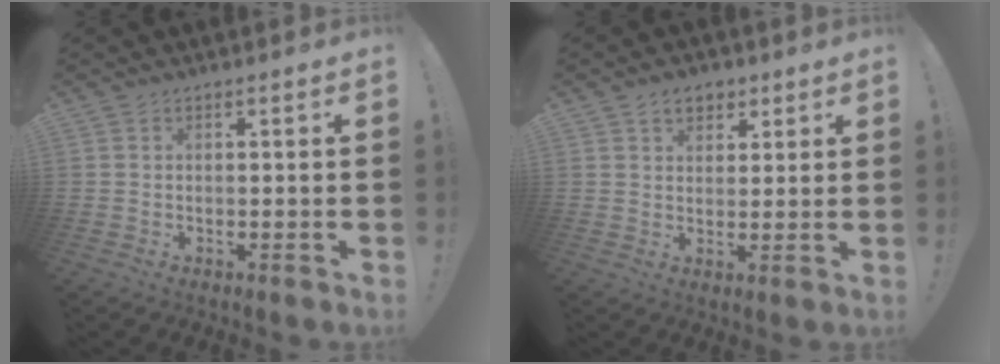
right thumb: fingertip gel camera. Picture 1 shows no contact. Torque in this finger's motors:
{"motor_torque": [0.00, 0.15, 0.11, -0.04, 0.00]}